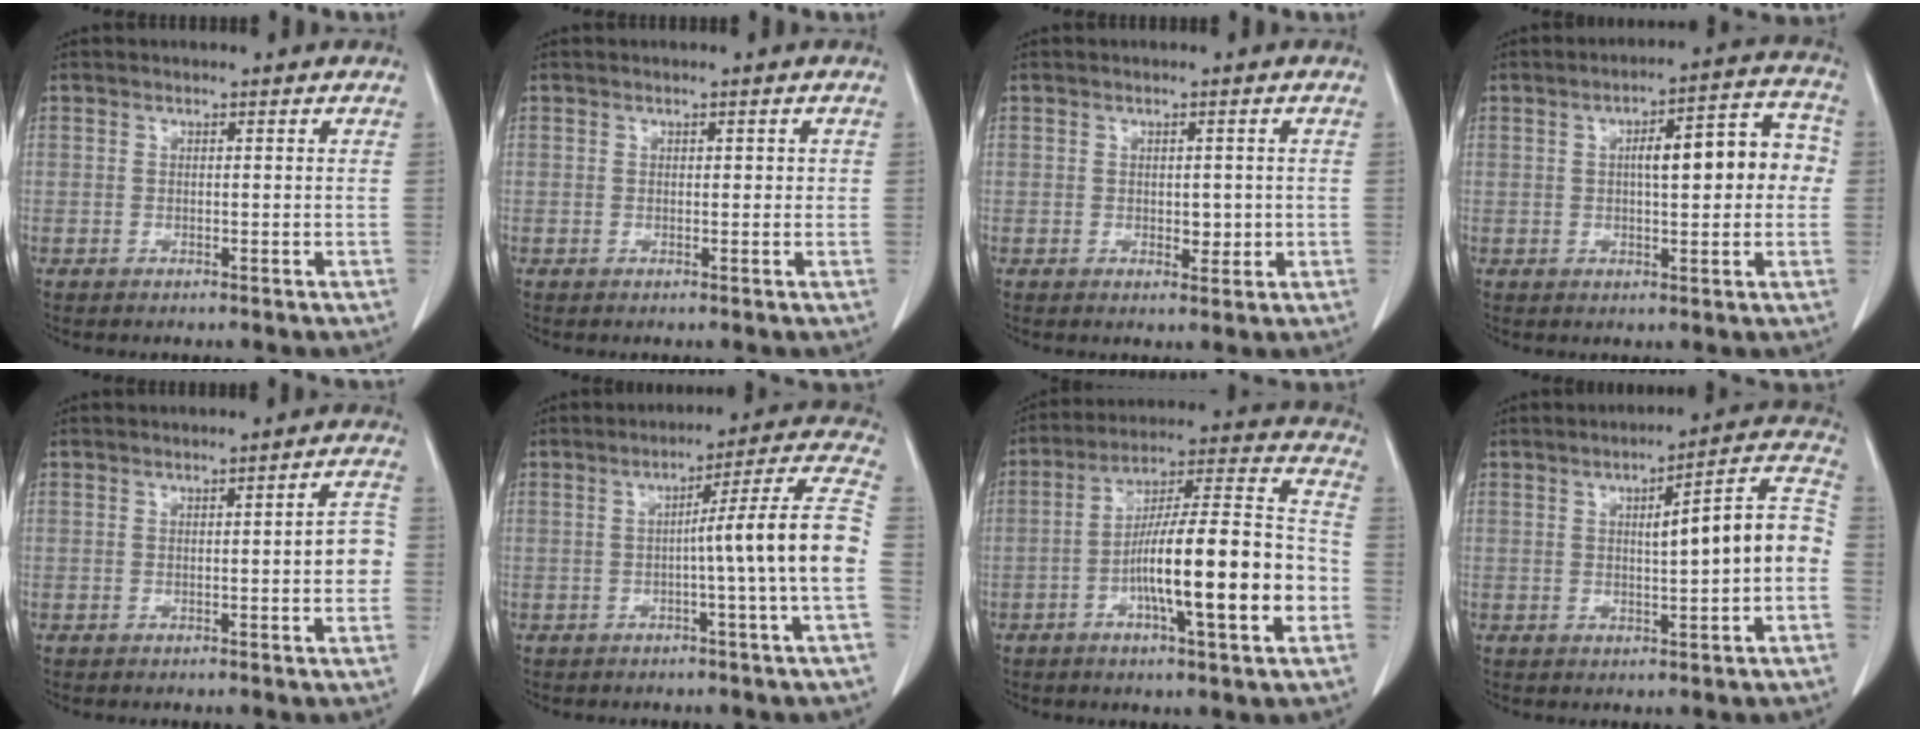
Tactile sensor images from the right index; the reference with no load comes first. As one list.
[{"total": 1.1, "force": [0.2, 0.6, 0.9], "torque": [-0.011, 0.004, 0.005]}, {"total": 2.2, "force": [0.0, 1.4, 1.7], "torque": [-0.019, 0.000, 0.008]}, {"total": 10.7, "force": [0.9, 3.0, 10.3], "torque": [-0.138, 0.039, 0.014]}, {"total": 4.1, "force": [-0.5, 0.7, 4.0], "torque": [-0.043, 0.009, -0.009]}, {"total": 11.8, "force": [-1.8, -2.1, 11.5], "torque": [-0.156, 0.016, -0.028]}, {"total": 18.6, "force": [-5.0, 1.9, 17.8], "torque": [-0.288, 0.011, -0.077]}, {"total": 11.1, "force": [-0.4, 1.0, 11.0], "torque": [-0.142, 0.030, -0.006]}]